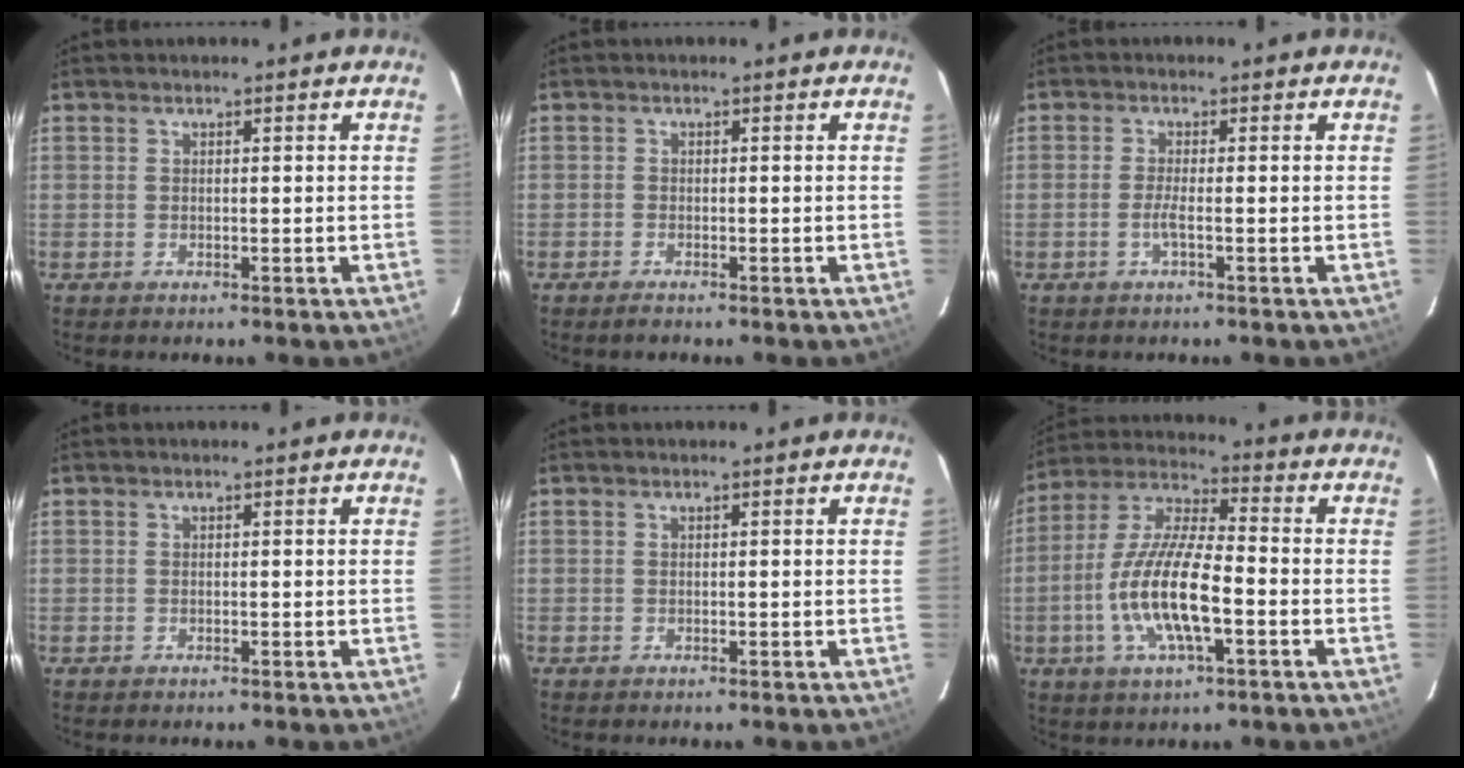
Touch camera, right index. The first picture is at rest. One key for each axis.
{"total": 1.4, "fx": -1.2, "fy": 0.4, "fz": 0.5, "tx": -0.015, "ty": -0.003, "tz": -0.024}
{"total": 2.0, "fx": -0.9, "fy": -0.3, "fz": 1.8, "tx": -0.037, "ty": -0.003, "tz": -0.018}
{"total": 0.0}
{"total": 0.0}
{"total": 14.6, "fx": -4.1, "fy": 4.0, "fz": 13.4, "tx": -0.276, "ty": -0.006, "tz": -0.082}